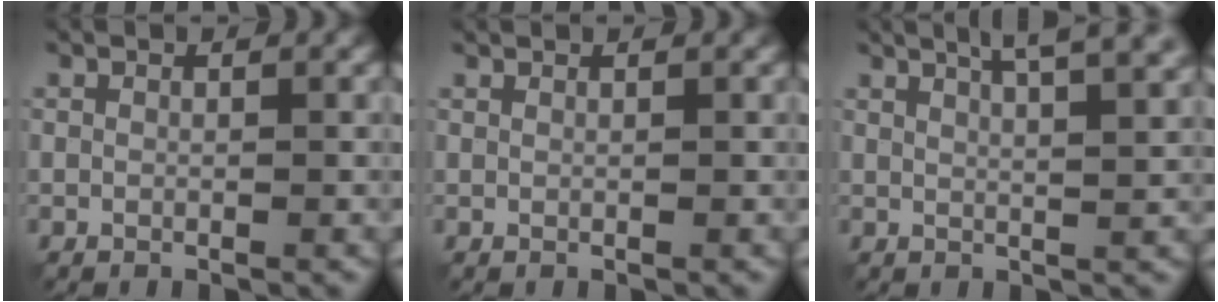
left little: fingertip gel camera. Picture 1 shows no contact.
{"total": 0.6, "force": [0.6, 0.0, 0.2], "torque": [-0.004, 0.000, 0.008]}
{"total": 8.3, "force": [5.3, 2.8, 5.7], "torque": [-0.054, 0.034, 0.045]}